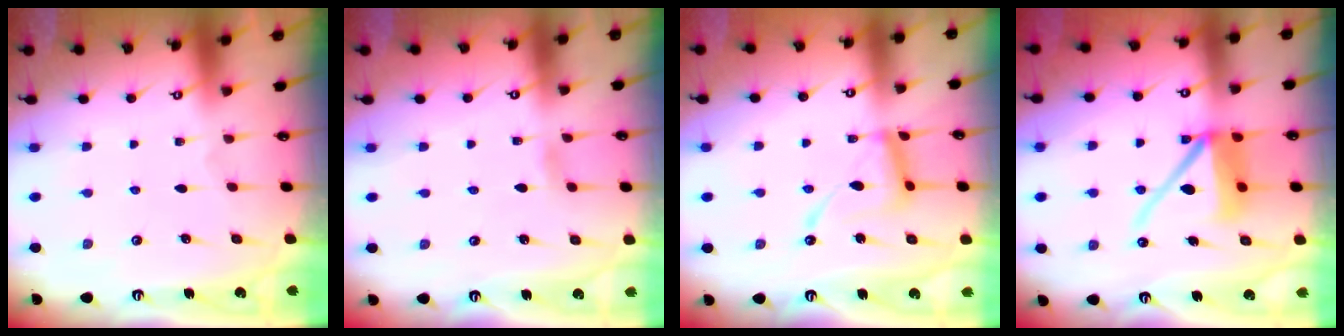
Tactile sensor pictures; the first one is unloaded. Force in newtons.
{"total": 2.5, "press": 2.4, "slide": 0.3}
{"total": 13.1, "press": 13.0, "slide": 1.2}
{"total": 11.1, "press": 11.0, "slide": 1.6}